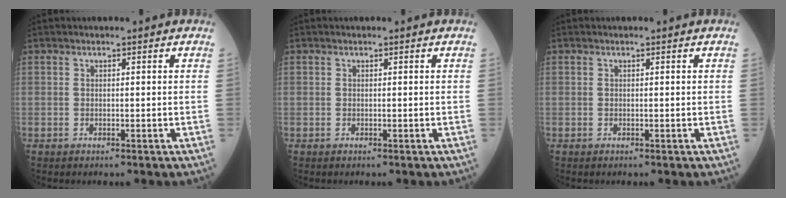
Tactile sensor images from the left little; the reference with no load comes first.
{"total": 0.0}
{"total": 0.0}